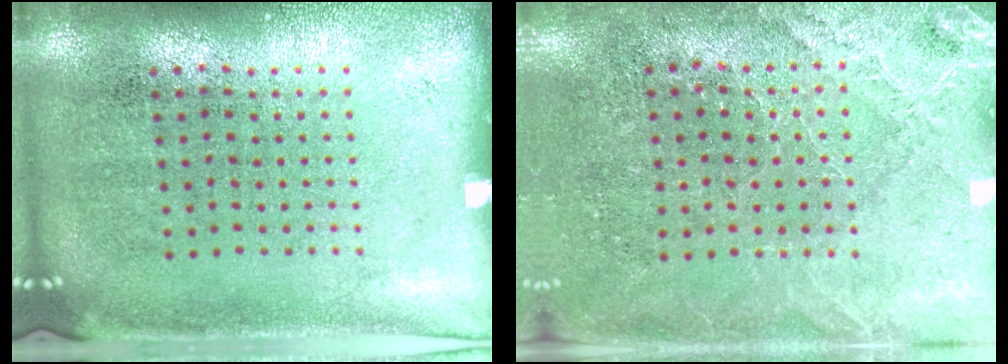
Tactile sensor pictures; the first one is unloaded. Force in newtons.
{"total": 2.7, "press": 2.7, "slide": 0.3}